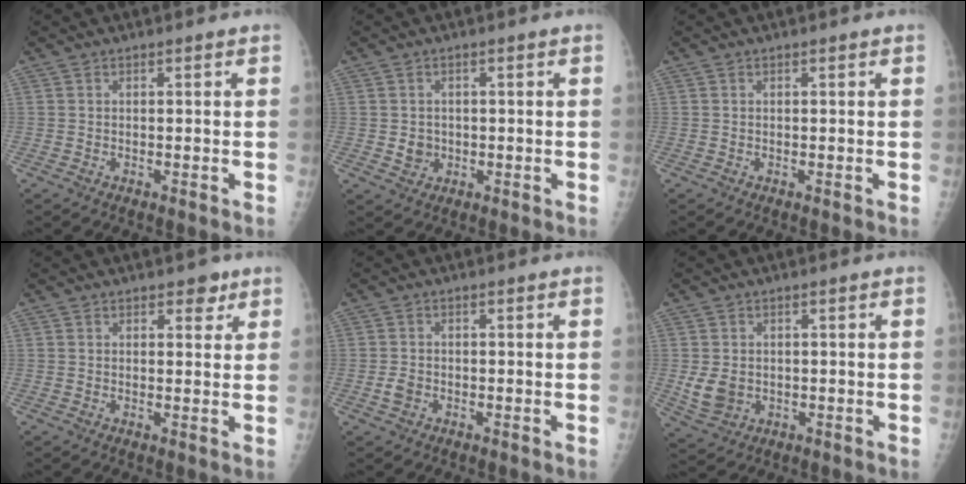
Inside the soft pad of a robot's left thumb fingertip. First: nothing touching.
{"total": 2.7, "force": [-0.2, 2.5, 1.0], "torque": [-0.003, 0.002, 0.003]}
{"total": 0.0}
{"total": 3.0, "force": [1.9, 1.7, 1.5], "torque": [0.001, -0.009, 0.024]}
{"total": 2.0, "force": [-0.6, 1.6, 1.1], "torque": [-0.017, 0.003, -0.011]}
{"total": 5.1, "force": [-0.1, 4.1, 3.0], "torque": [-0.047, -0.009, 0.010]}